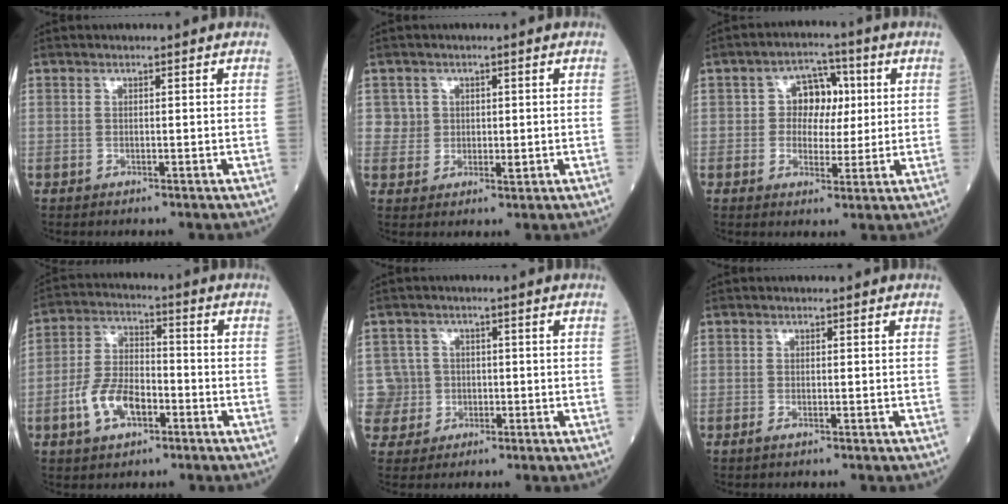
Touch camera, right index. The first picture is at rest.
{"total": 3.2, "force": [1.0, 3.0, 0.0], "torque": [0.014, -0.002, 0.014]}
{"total": 6.3, "force": [1.0, 4.8, 3.9], "torque": [-0.052, 0.021, 0.014]}
{"total": 8.8, "force": [-3.5, 4.7, 6.6], "torque": [-0.139, 0.011, -0.068]}
{"total": 4.7, "force": [-0.4, 4.7, -0.7], "torque": [0.026, 0.012, -0.007]}
{"total": 0.5, "force": [-0.3, 0.1, 0.4], "torque": [-0.009, -0.002, -0.006]}